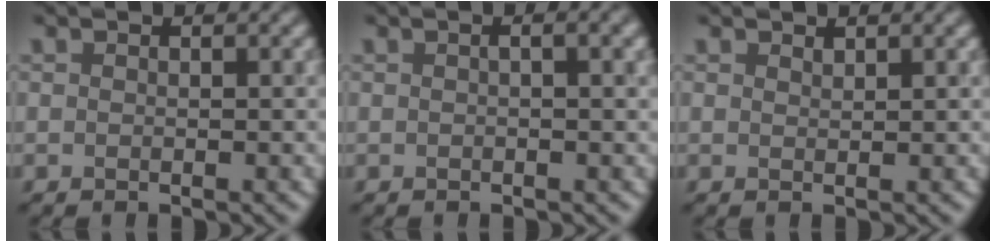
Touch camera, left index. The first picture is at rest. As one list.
[{"total": 4.0, "force": [1.2, 1.7, 3.4], "torque": [-0.028, 0.018, -0.009]}, {"total": 0.6, "force": [0.6, 0.1, 0.0], "torque": [-0.002, 0.003, 0.011]}]